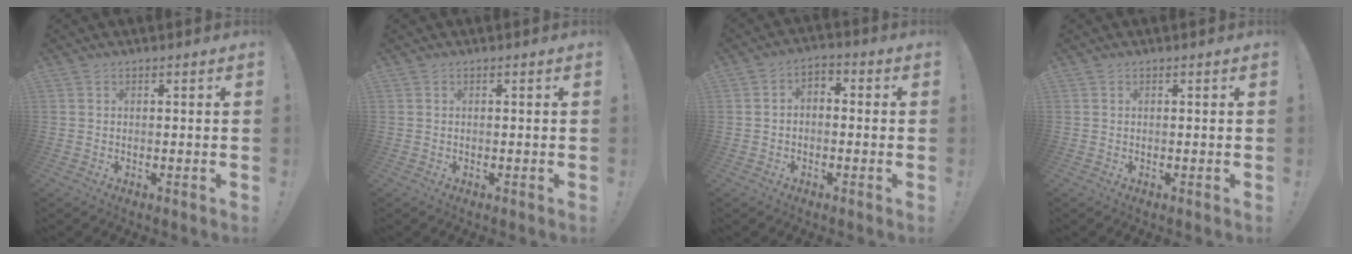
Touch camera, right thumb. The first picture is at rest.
{"total": 0.0}
{"total": 2.5, "force": [-1.5, 1.4, 1.3], "torque": [-0.019, 0.009, -0.028]}
{"total": 0.0}